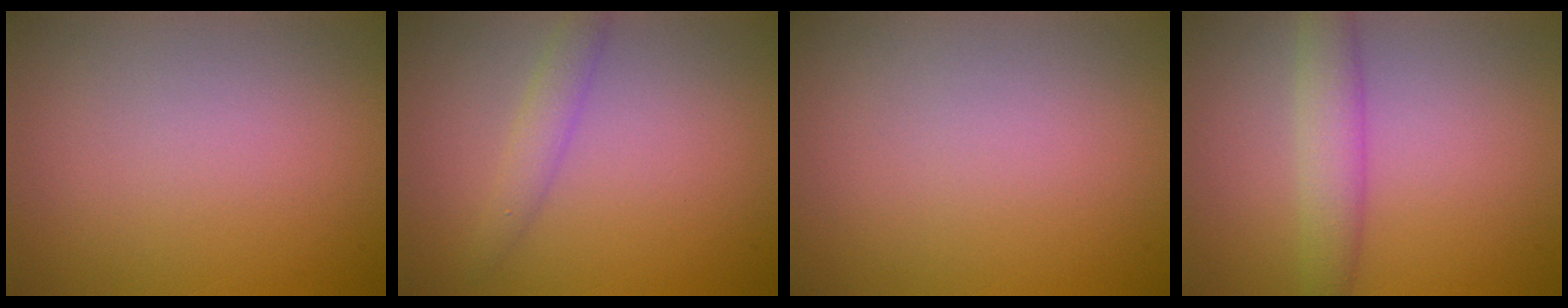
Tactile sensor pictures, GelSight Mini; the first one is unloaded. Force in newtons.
{"total": 1.9, "press": 1.9, "slide": 0.0}
{"total": 0.0}
{"total": 3.5, "press": 3.5, "slide": 0.1}